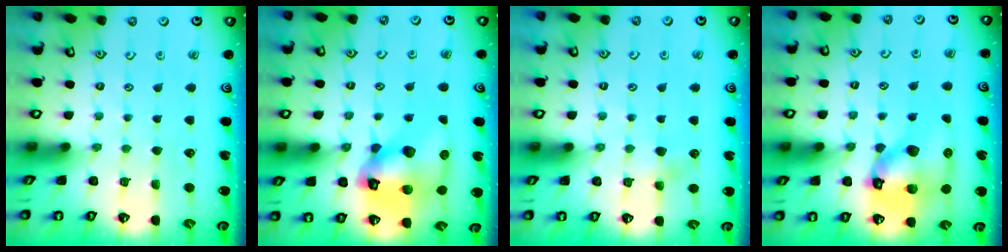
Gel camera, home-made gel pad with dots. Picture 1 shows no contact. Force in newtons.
{"total": 16.3, "press": 16.2, "slide": 2.5}
{"total": 2.9, "press": 2.9, "slide": 0.3}
{"total": 15.5, "press": 15.3, "slide": 2.2}